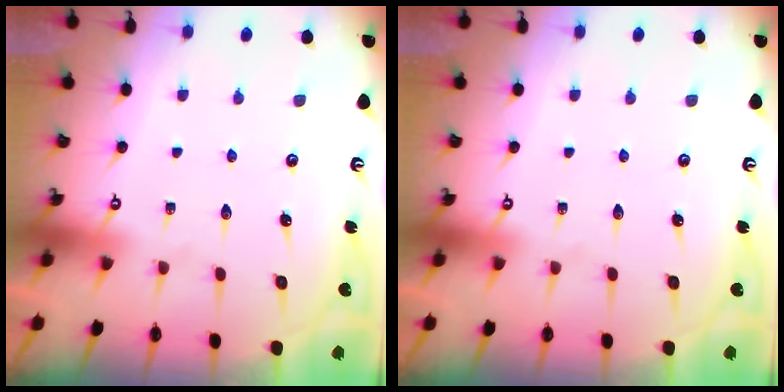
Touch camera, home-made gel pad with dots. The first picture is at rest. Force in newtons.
{"total": 0.0}